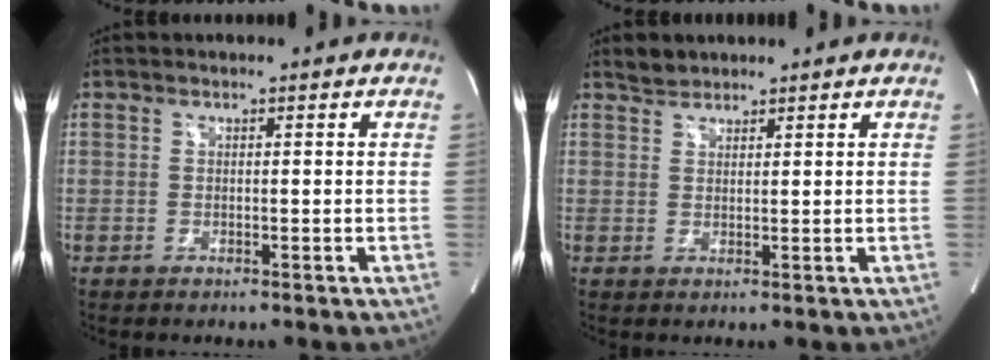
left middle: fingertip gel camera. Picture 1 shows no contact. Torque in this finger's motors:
{"motor_torque": [-0.01, 0.02, -0.06, -0.01]}